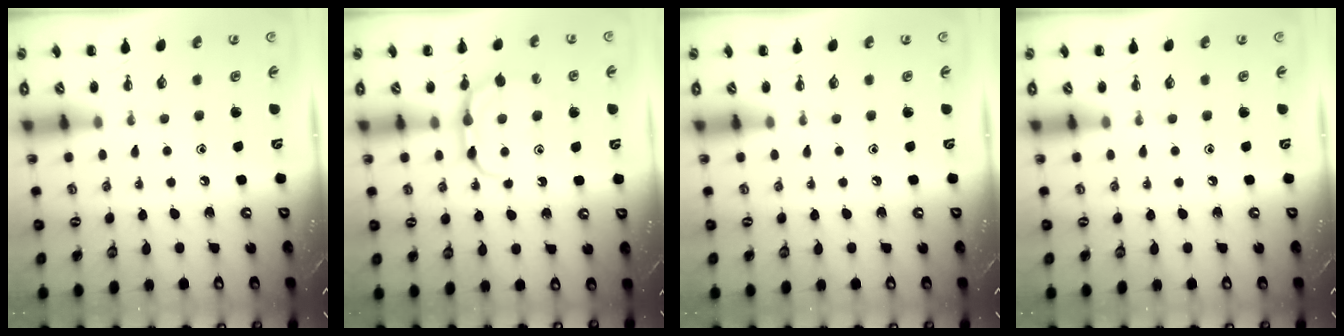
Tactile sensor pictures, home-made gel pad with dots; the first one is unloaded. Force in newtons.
{"total": 5.3, "press": 5.2, "slide": 0.9}
{"total": 0.0}
{"total": 0.0}